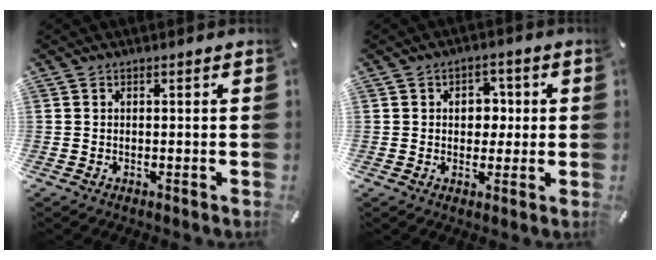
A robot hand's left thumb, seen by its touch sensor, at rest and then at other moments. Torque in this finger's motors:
{"motor_torque": [0.13, 0.10, 0.39, -0.39, 0.09]}